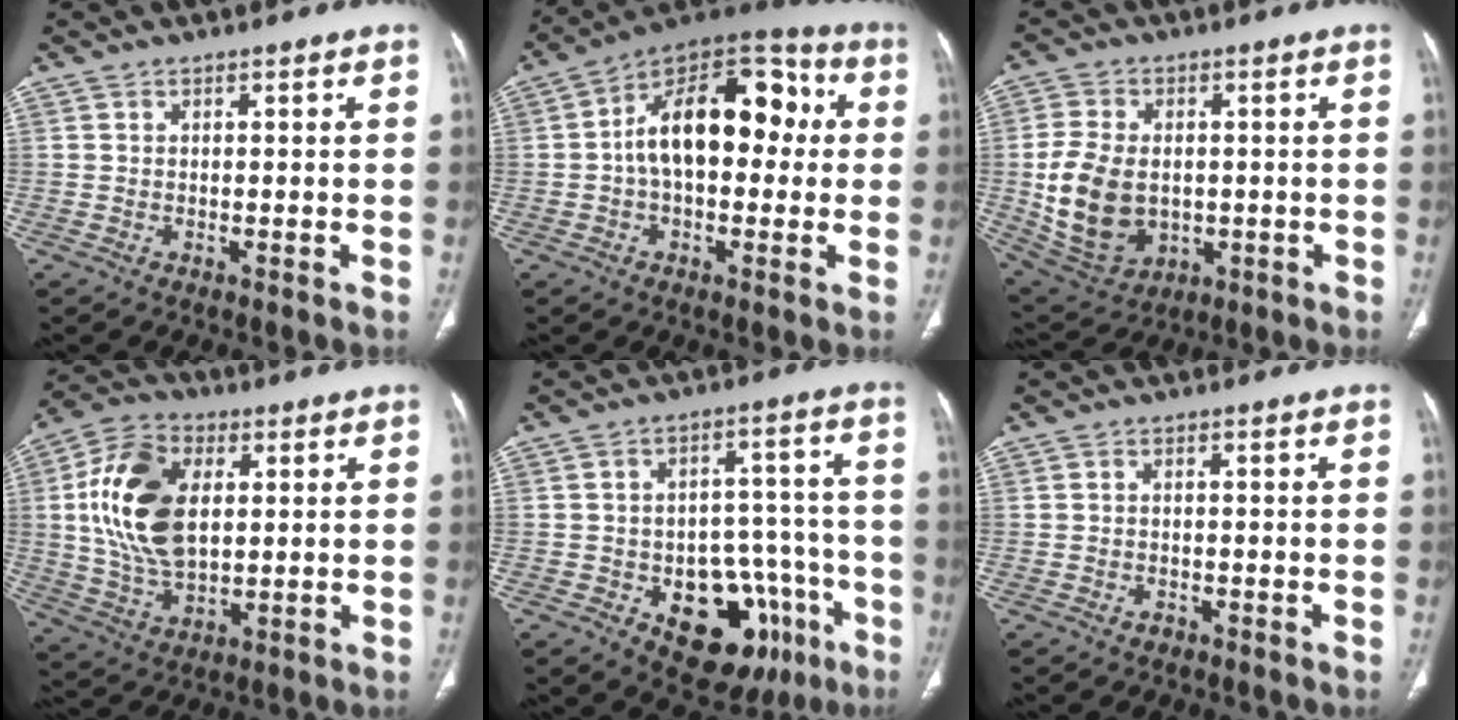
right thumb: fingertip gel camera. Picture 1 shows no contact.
{"total": 19.0, "force": [1.5, 11.2, 15.3], "torque": [-0.209, 0.052, 0.014]}
{"total": 14.7, "force": [-0.8, 10.4, 10.4], "torque": [-0.188, -0.004, 0.008]}
{"total": 17.4, "force": [3.0, 10.5, 13.5], "torque": [-0.247, 0.000, 0.058]}
{"total": 18.7, "force": [-8.1, 11.2, 12.6], "torque": [-0.126, 0.055, -0.097]}
{"total": 1.0, "force": [-0.6, 0.7, 0.4], "torque": [-0.006, 0.004, -0.011]}